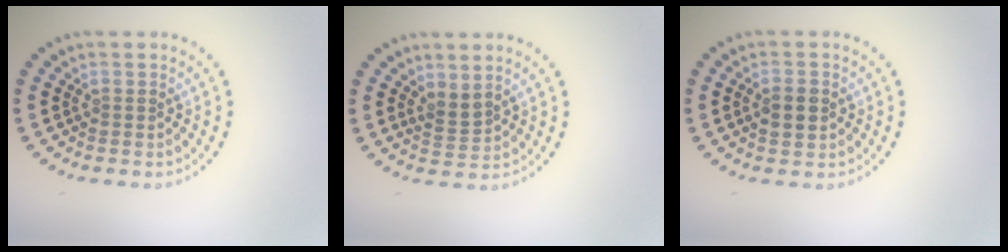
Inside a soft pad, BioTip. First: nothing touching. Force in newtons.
{"total": 1.7, "press": 1.3, "slide": 1.2}
{"total": 2.3, "press": 2.3, "slide": 0.2}